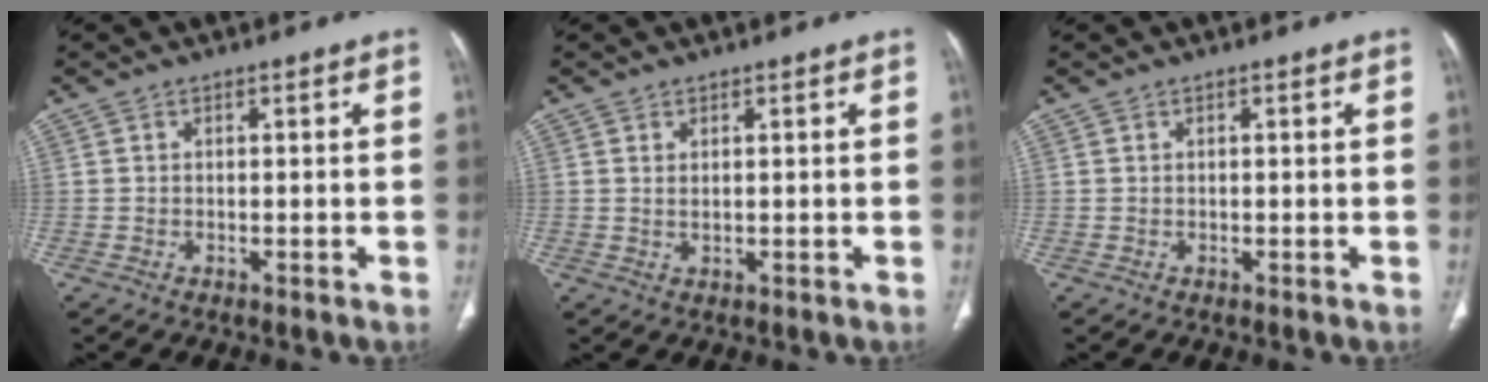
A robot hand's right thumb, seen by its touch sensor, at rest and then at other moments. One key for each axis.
{"total": 1.0, "fx": 0.4, "fy": 0.4, "fz": 0.9, "tx": -0.018, "ty": -0.004, "tz": 0.011}
{"total": 0.0}